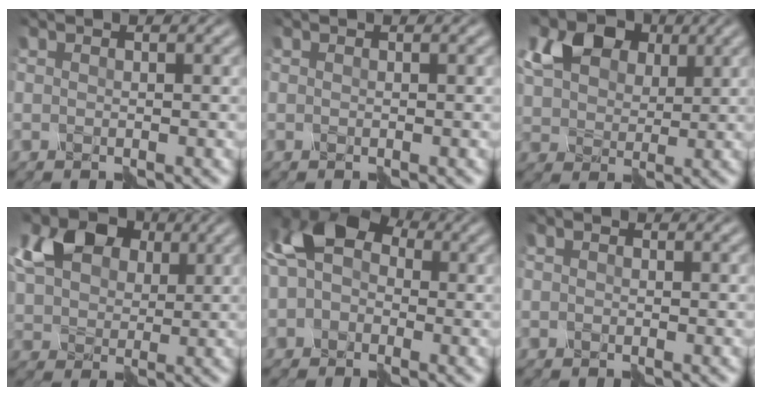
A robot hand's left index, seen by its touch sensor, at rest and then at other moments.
{"total": 0.0}
{"total": 5.1, "force": [2.5, 3.8, 2.3], "torque": [-0.064, 0.010, 0.044]}
{"total": 6.6, "force": [2.7, 5.0, 3.5], "torque": [-0.091, 0.021, 0.043]}
{"total": 6.9, "force": [0.9, 5.3, 4.3], "torque": [-0.070, 0.043, -0.013]}
{"total": 0.7, "force": [0.0, 0.6, 0.4], "torque": [0.000, 0.003, -0.008]}